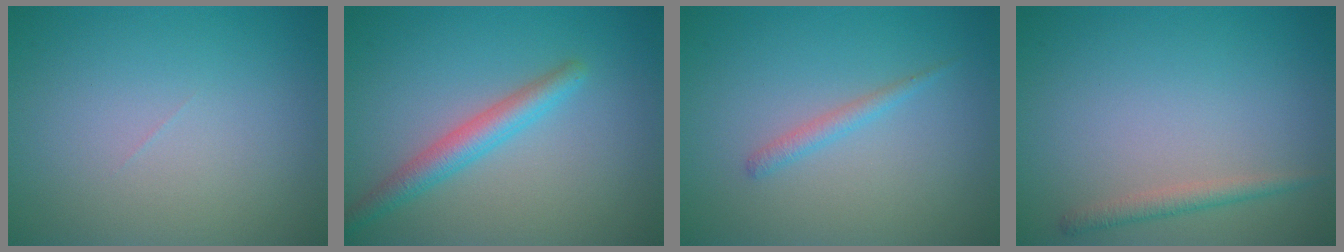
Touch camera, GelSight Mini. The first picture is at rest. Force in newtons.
{"total": 3.0, "press": 3.0, "slide": 0.0}
{"total": 1.2, "press": 1.2, "slide": 0.0}
{"total": 1.5, "press": 1.5, "slide": 0.1}